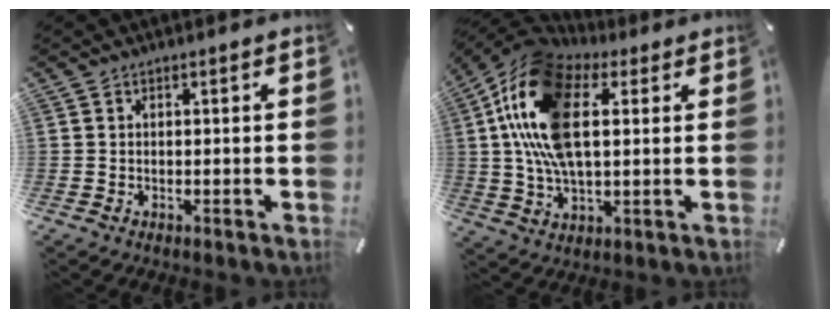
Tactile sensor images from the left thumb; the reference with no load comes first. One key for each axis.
{"total": 20.1, "fx": 5.4, "fy": 11.3, "fz": 15.8, "tx": -0.362, "ty": 0.001, "tz": 0.089}